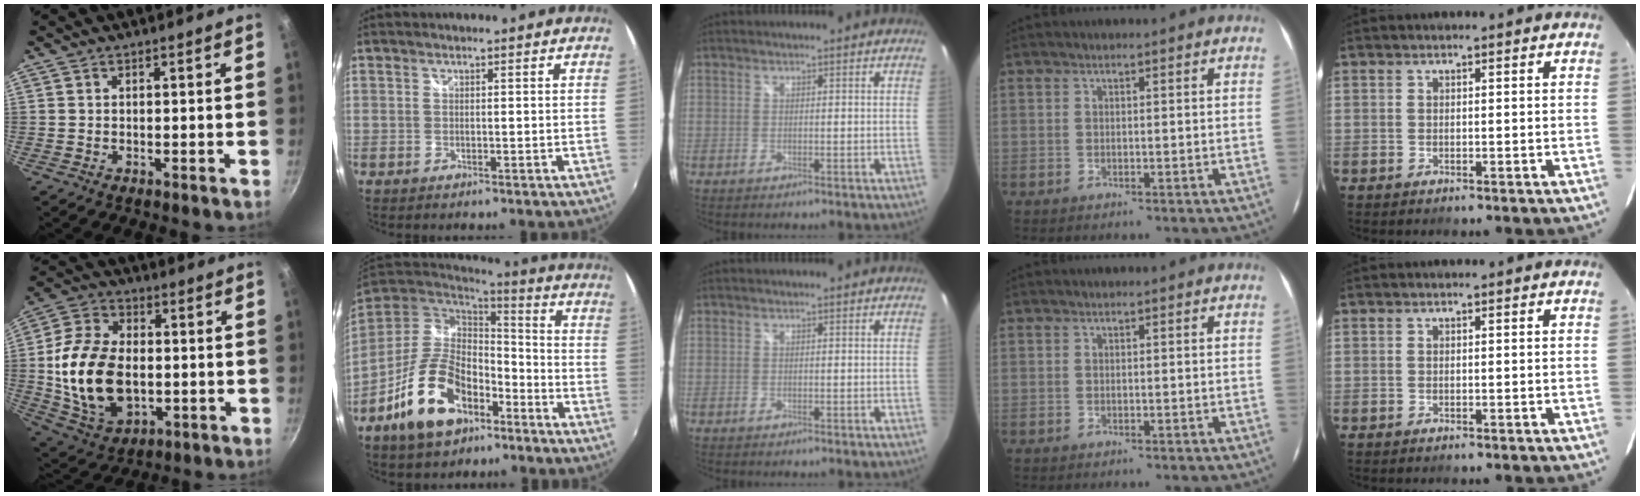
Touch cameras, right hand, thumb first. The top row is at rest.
{"thumb": {"total": 19.2, "force": [-1.3, 12.7, 14.4], "torque": [-0.260, 0.009, -0.015]}, "index": {"total": 16.9, "force": [-9.2, 9.5, 10.5], "torque": [-0.216, 0.003, -0.151]}}